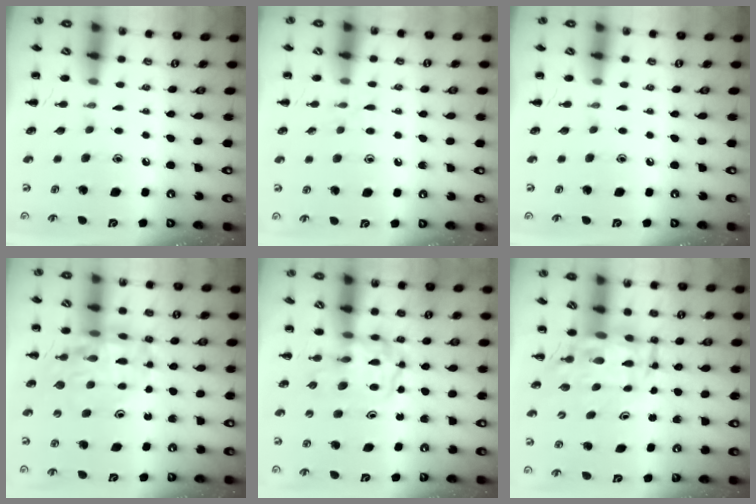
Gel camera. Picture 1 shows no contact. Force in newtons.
{"total": 4.5, "press": 4.1, "slide": 1.8}
{"total": 0.0}
{"total": 12.4, "press": 11.8, "slide": 3.6}
{"total": 3.7, "press": 3.7, "slide": 0.6}
{"total": 5.5, "press": 5.2, "slide": 1.7}